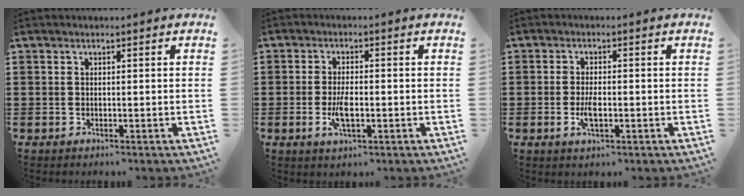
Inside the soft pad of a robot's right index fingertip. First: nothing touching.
{"total": 4.3, "force": [-1.0, 1.4, 3.9], "torque": [-0.082, -0.004, -0.019]}
{"total": 3.4, "force": [-0.8, 1.1, 3.1], "torque": [-0.063, -0.005, -0.014]}